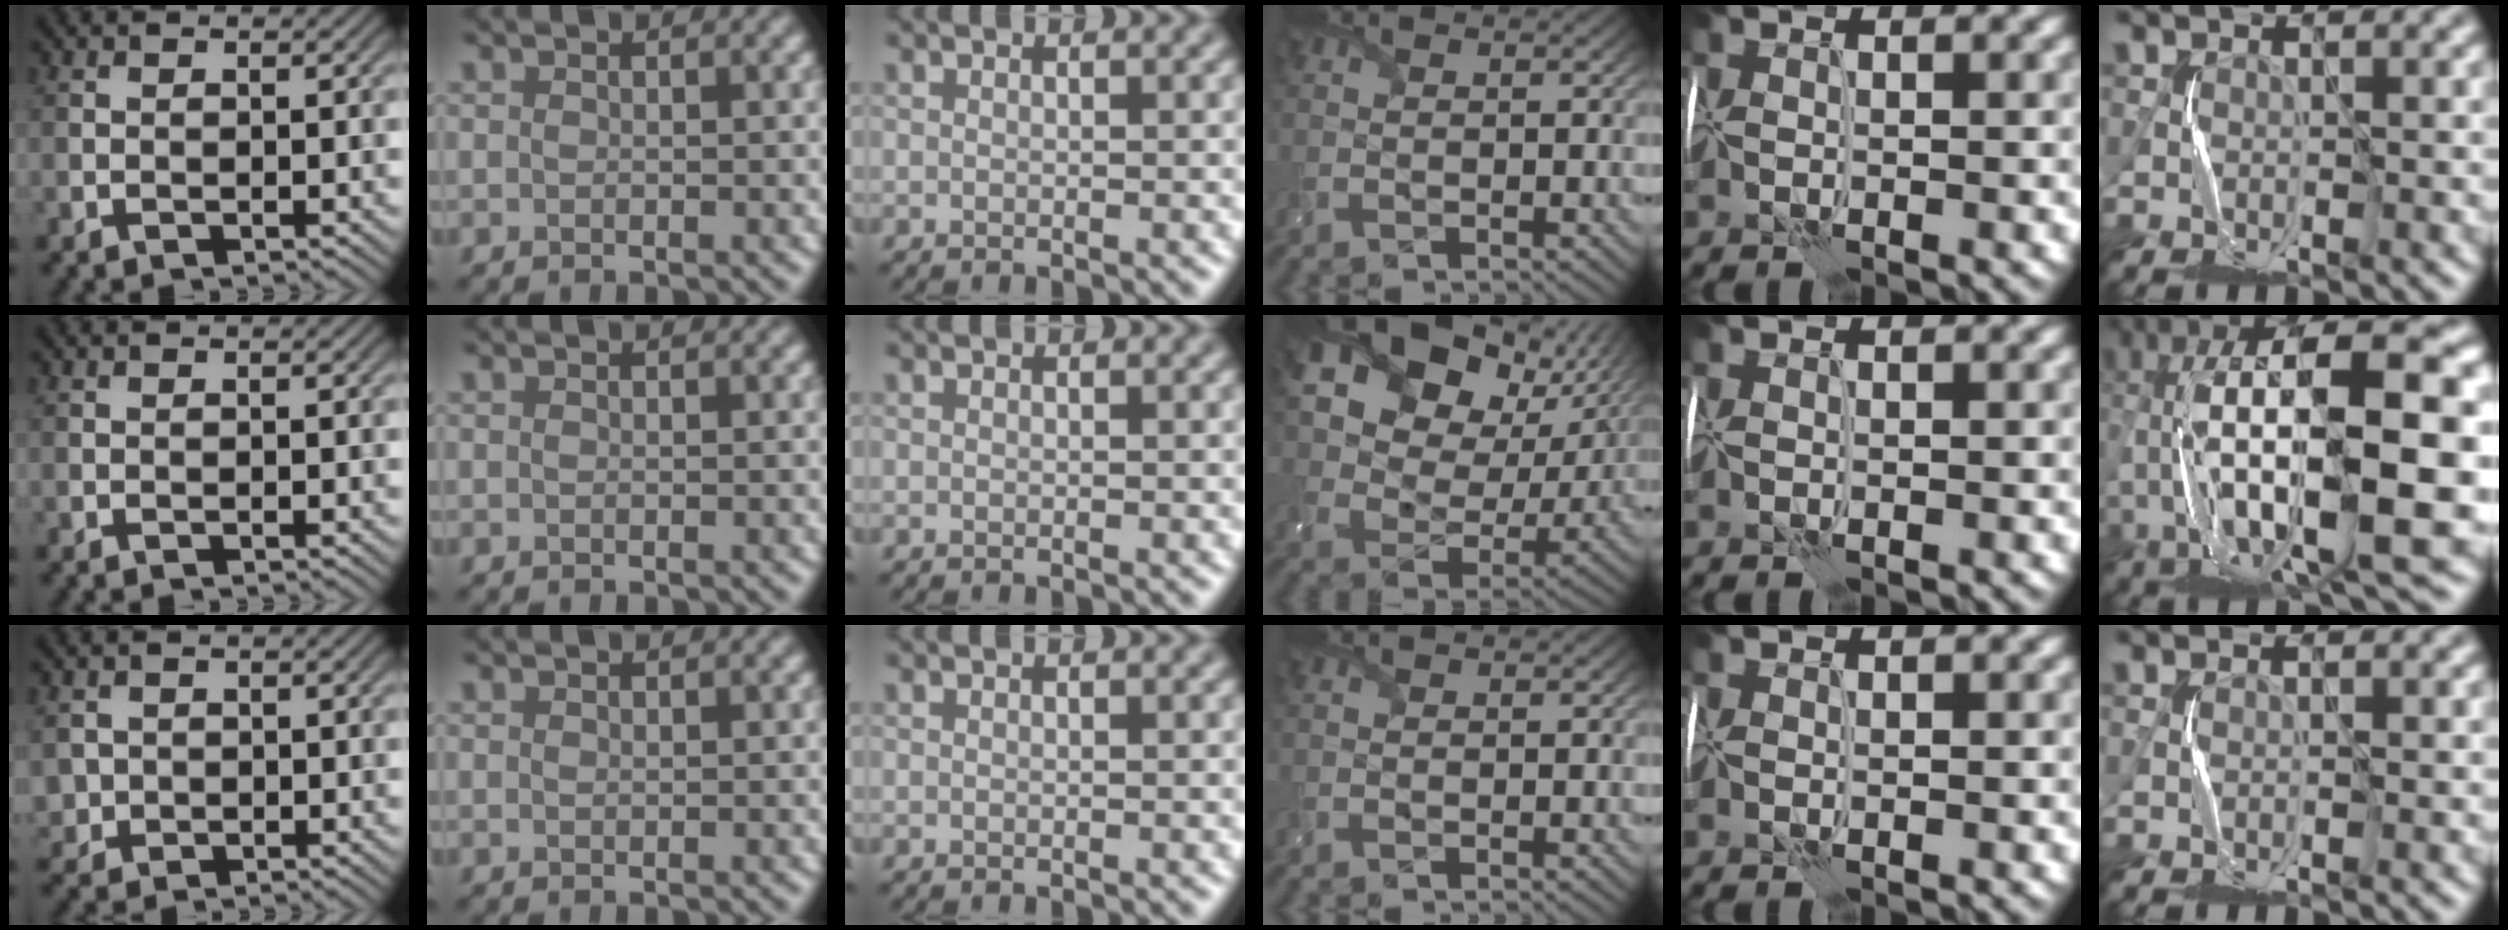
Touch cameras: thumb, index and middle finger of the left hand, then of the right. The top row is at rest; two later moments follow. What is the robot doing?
{"motion": "wrap", "object": "receipt paper"}